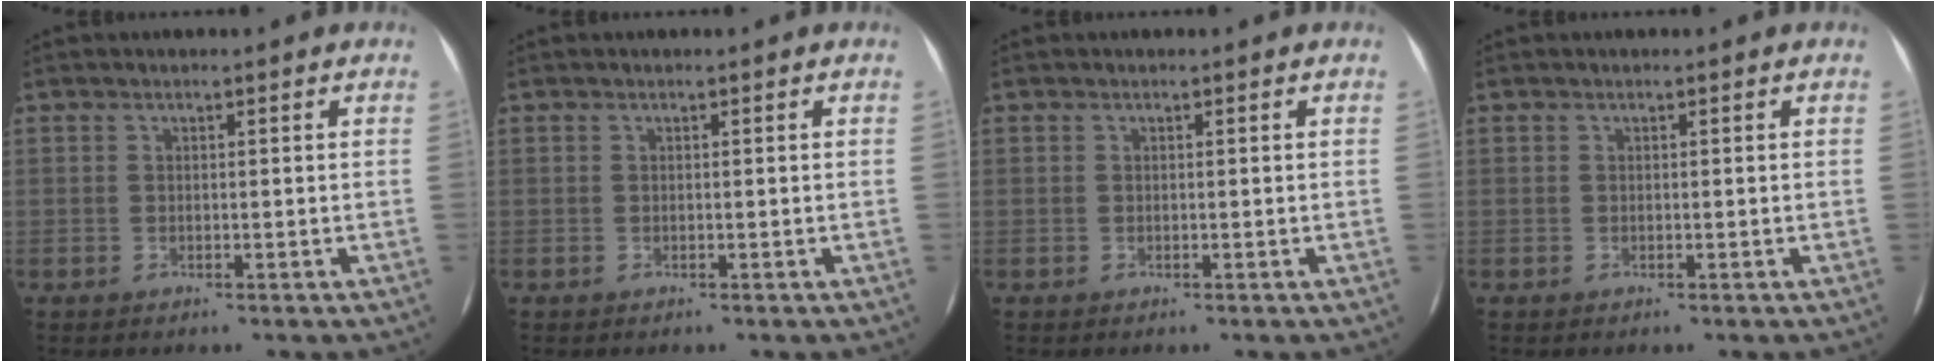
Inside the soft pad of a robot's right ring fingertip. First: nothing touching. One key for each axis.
{"total": 0.0}
{"total": 0.0}
{"total": 0.0}